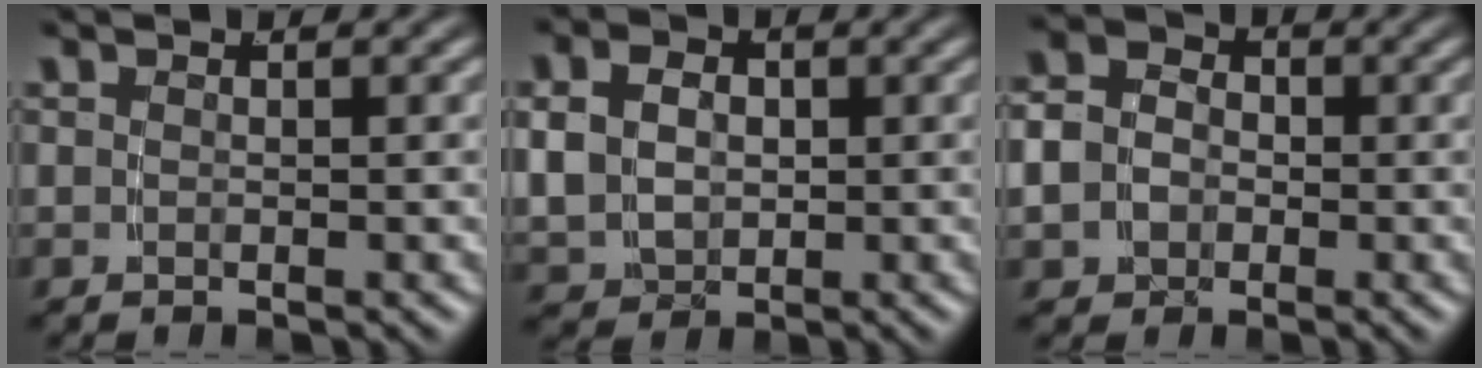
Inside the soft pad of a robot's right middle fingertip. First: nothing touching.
{"total": 5.3, "force": [0.3, 4.4, 3.0], "torque": [-0.066, -0.021, 0.016]}
{"total": 8.0, "force": [-0.3, 7.1, 3.5], "torque": [-0.077, -0.017, -0.015]}